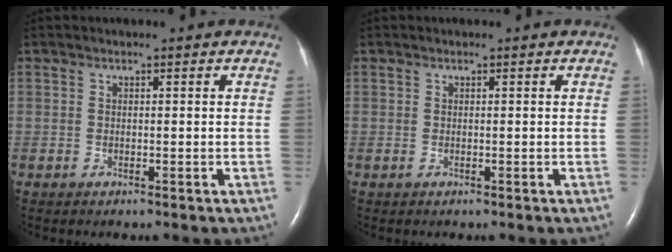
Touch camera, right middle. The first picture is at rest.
{"total": 0.0}